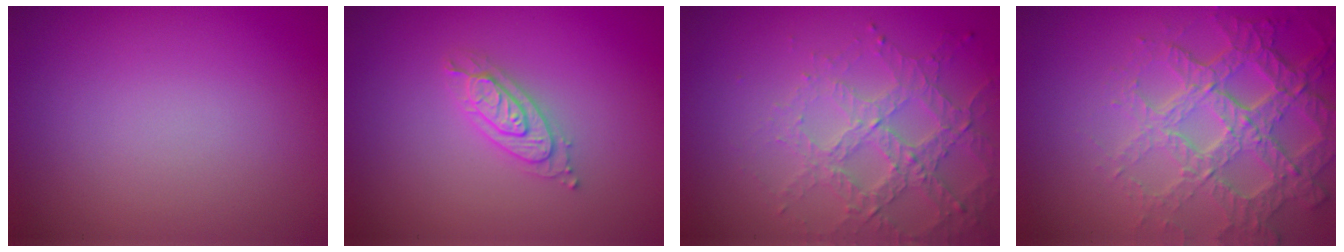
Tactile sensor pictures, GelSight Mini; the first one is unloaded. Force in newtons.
{"total": 2.6, "press": 2.6, "slide": 0.5}
{"total": 3.6, "press": 3.6, "slide": 0.8}
{"total": 7.4, "press": 5.2, "slide": 5.2}